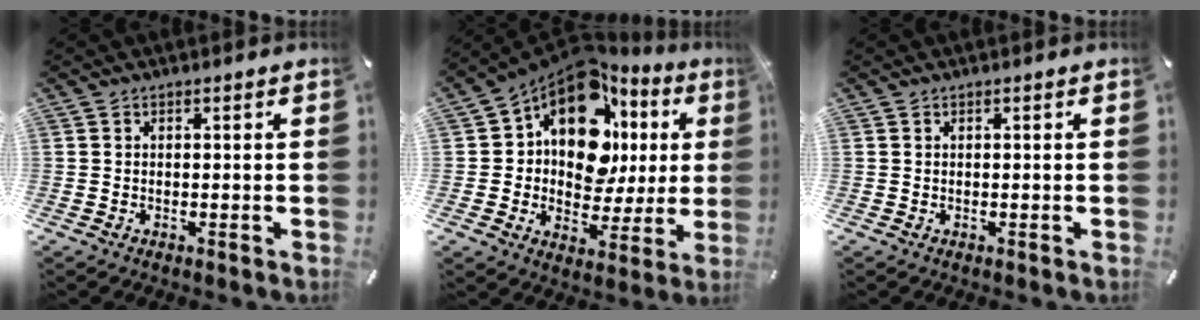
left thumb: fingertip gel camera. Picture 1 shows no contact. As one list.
[{"total": 16.2, "force": [6.3, 11.1, 10.0], "torque": [-0.163, -0.053, 0.110]}, {"total": 0.0}]